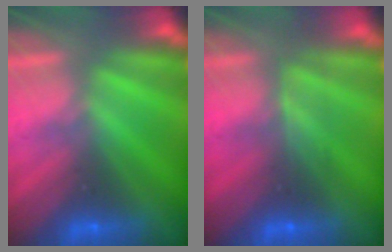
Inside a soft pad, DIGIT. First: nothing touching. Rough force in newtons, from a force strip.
{"total": 2.4}